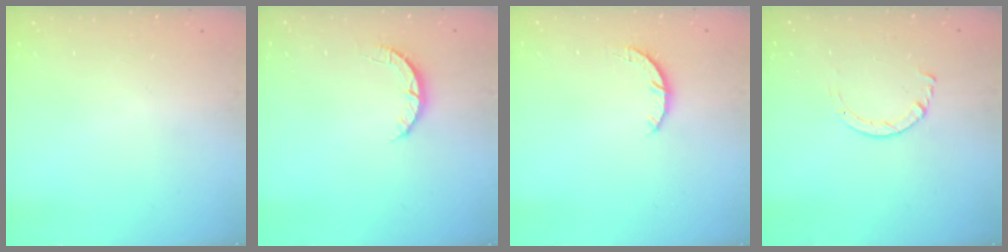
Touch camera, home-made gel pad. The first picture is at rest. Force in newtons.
{"total": 2.7, "press": 2.7, "slide": 0.4}
{"total": 3.0, "press": 3.0, "slide": 0.4}
{"total": 2.9, "press": 2.8, "slide": 0.3}